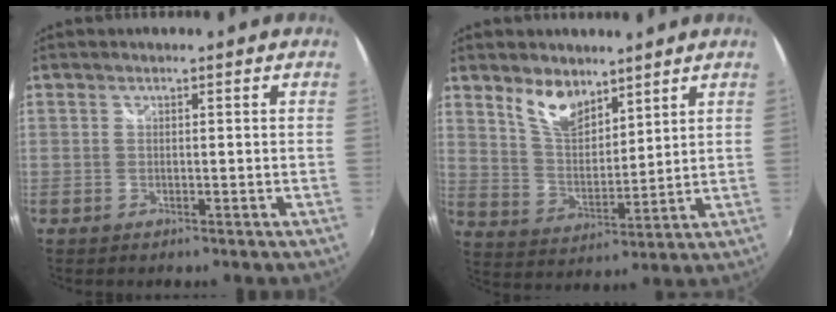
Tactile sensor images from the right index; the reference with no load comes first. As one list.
[{"total": 8.8, "force": [6.2, 4.1, 4.7], "torque": [-0.083, 0.006, 0.122]}]